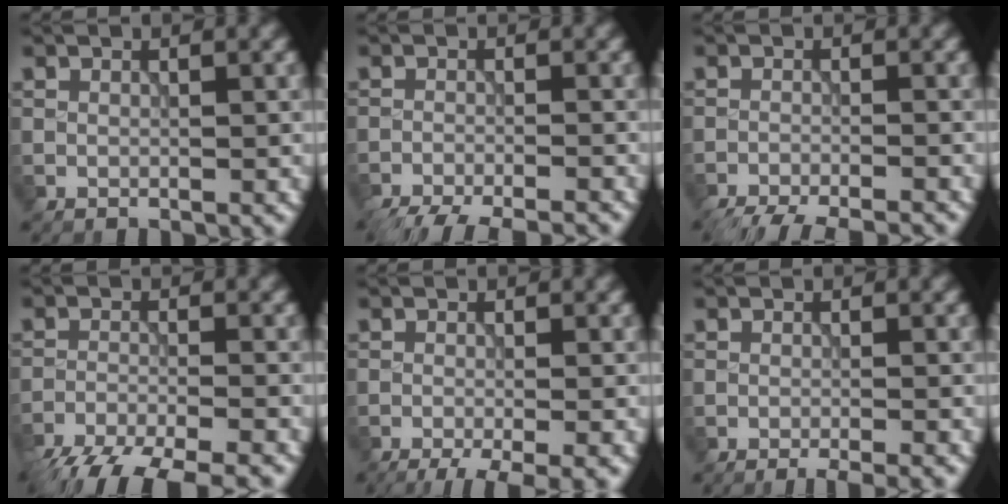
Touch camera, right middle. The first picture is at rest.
{"total": 9.4, "force": [-8.6, 1.9, 3.3], "torque": [-0.048, -0.022, -0.124]}
{"total": 9.1, "force": [-8.4, 1.8, 3.0], "torque": [-0.040, -0.018, -0.119]}
{"total": 10.2, "force": [-8.8, 2.5, 4.4], "torque": [-0.082, -0.034, -0.140]}
{"total": 6.2, "force": [-4.1, 1.7, 4.4], "torque": [-0.056, -0.018, -0.061]}
{"total": 3.3, "force": [-2.4, 0.7, 2.2], "torque": [-0.023, 0.003, -0.037]}